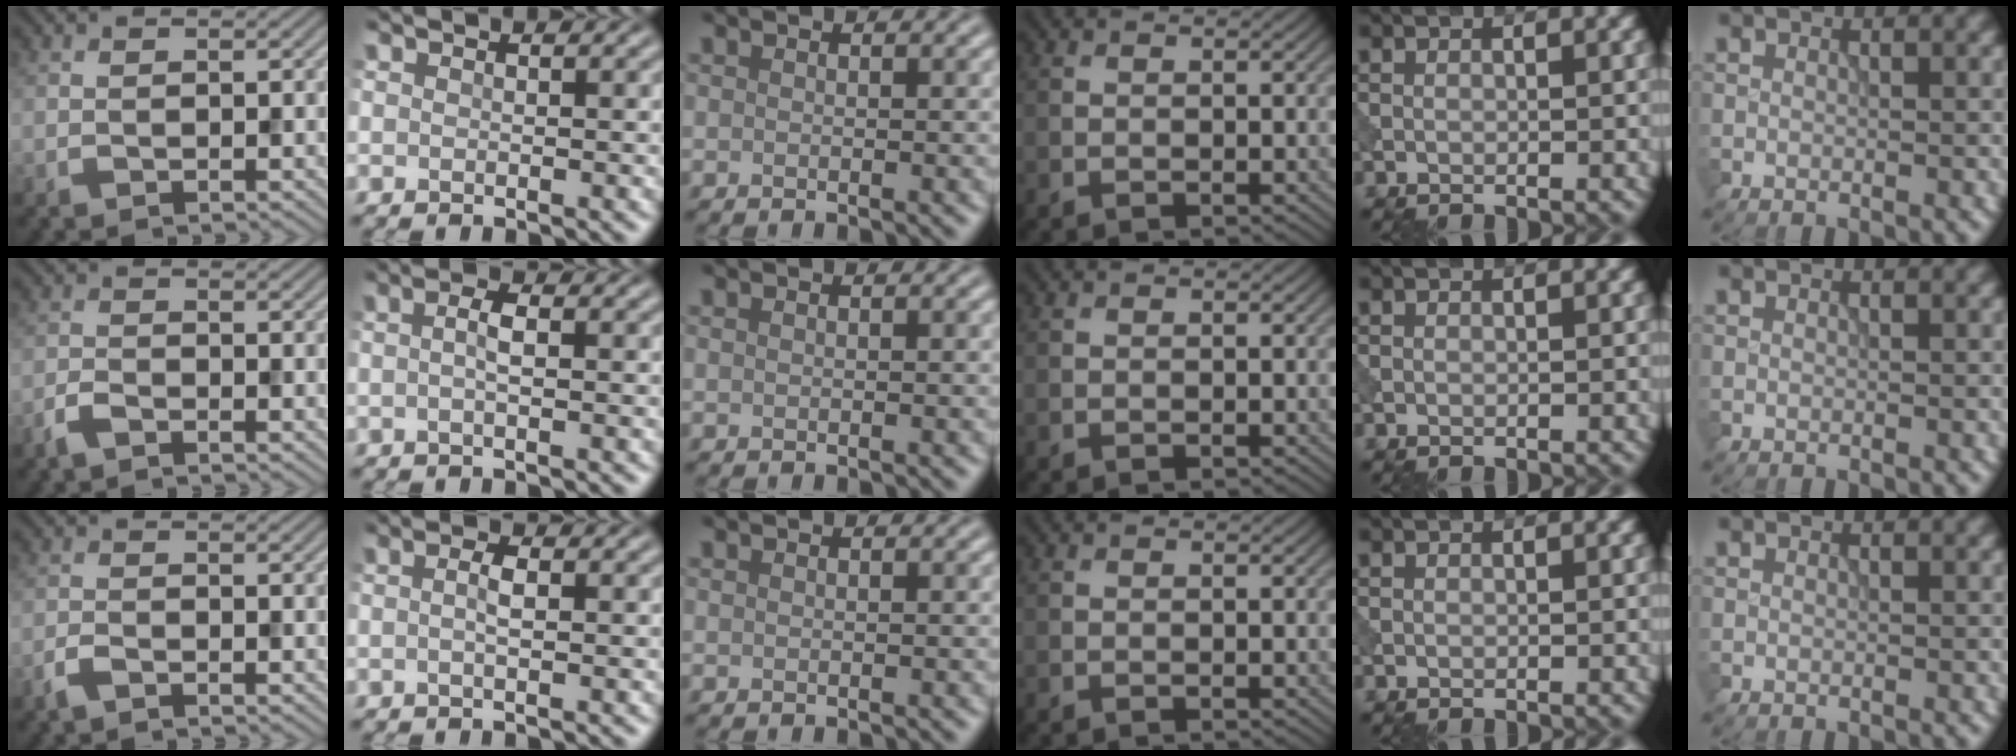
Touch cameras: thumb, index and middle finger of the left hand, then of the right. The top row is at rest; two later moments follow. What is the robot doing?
{"motion": "dispense", "object": "pipette"}